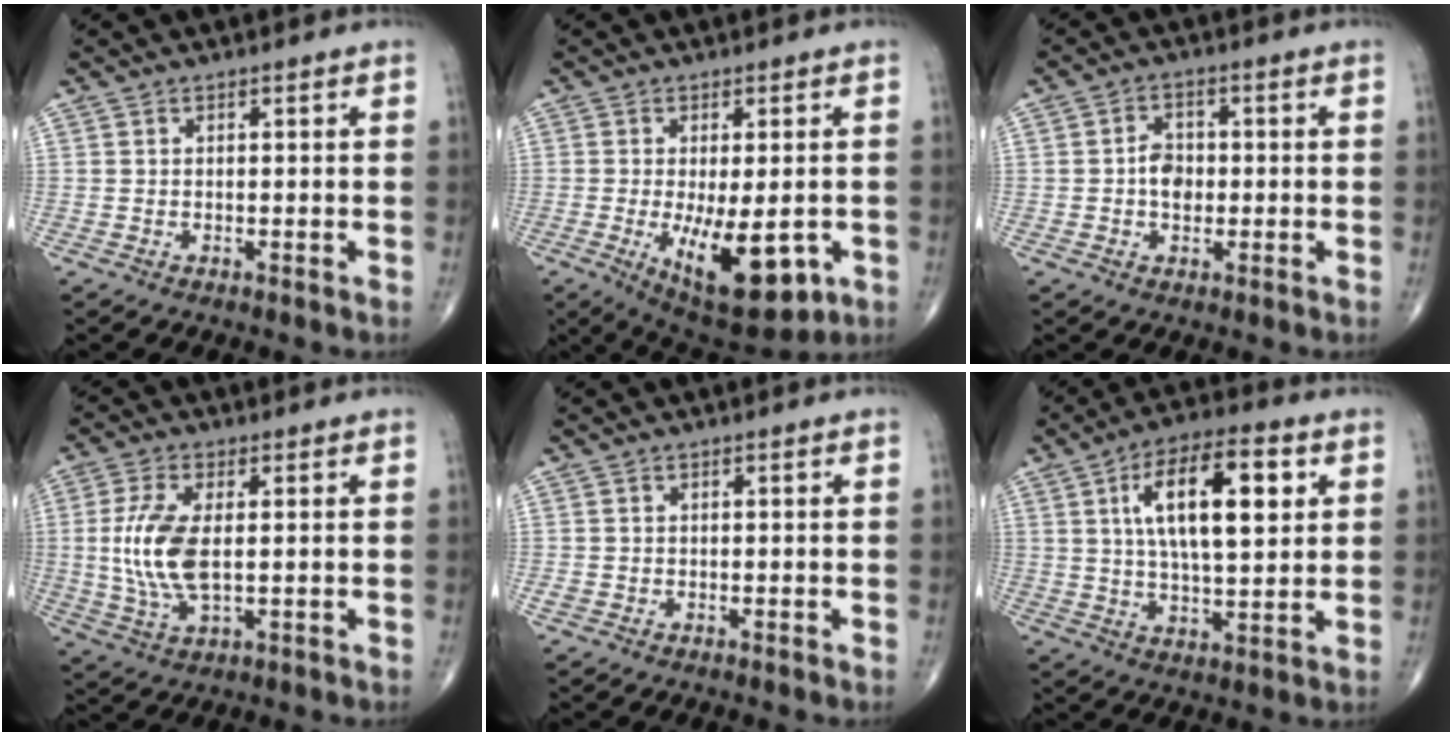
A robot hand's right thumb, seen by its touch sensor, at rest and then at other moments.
{"total": 13.8, "force": [-3.7, 5.6, 12.0], "torque": [-0.176, -0.021, -0.037]}
{"total": 4.6, "force": [-0.3, 3.3, 3.1], "torque": [-0.040, 0.010, -0.009]}
{"total": 10.7, "force": [0.6, 4.9, 9.5], "torque": [-0.212, -0.007, 0.016]}
{"total": 1.0, "force": [-0.2, 0.9, 0.4], "torque": [-0.013, 0.000, -0.003]}
{"total": 16.2, "force": [4.6, 6.4, 14.2], "torque": [-0.224, -0.001, 0.075]}